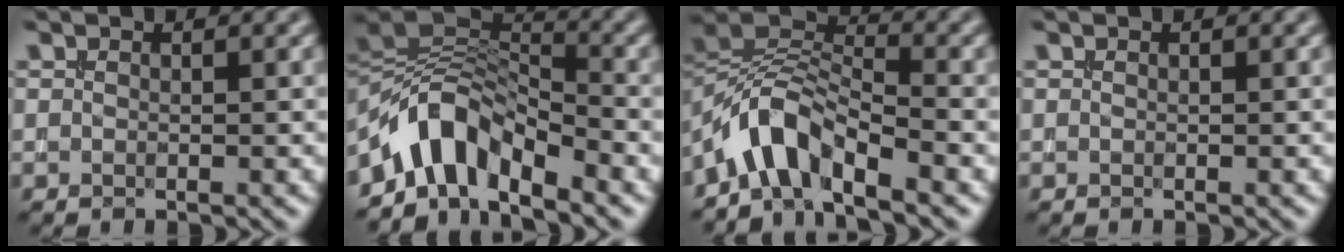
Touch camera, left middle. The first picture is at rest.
{"total": 6.2, "force": [-4.7, 2.6, 3.2], "torque": [-0.039, 0.005, -0.098]}
{"total": 5.1, "force": [-4.0, 1.5, 2.7], "torque": [-0.044, 0.010, -0.087]}
{"total": 0.0}